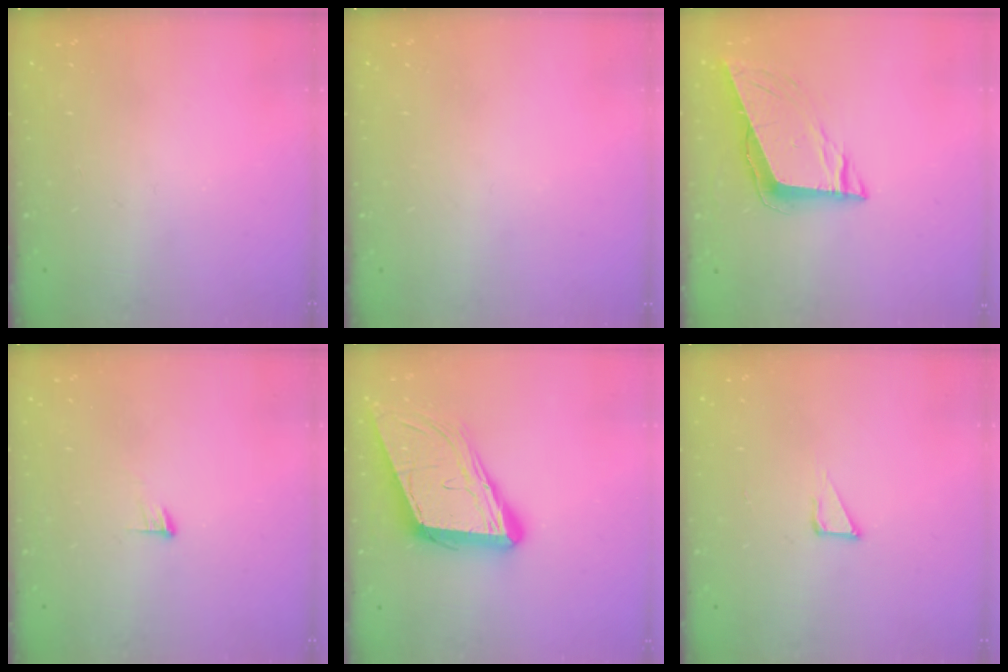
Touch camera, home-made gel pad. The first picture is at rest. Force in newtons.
{"total": 0.0}
{"total": 8.9, "press": 8.4, "slide": 2.7}
{"total": 4.0, "press": 4.0, "slide": 0.3}
{"total": 15.9, "press": 15.4, "slide": 4.0}
{"total": 4.3, "press": 4.3, "slide": 0.3}